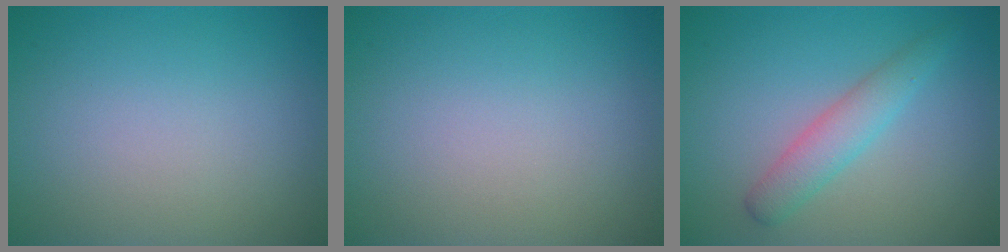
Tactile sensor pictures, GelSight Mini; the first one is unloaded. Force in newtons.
{"total": 0.0}
{"total": 2.8, "press": 2.7, "slide": 0.1}